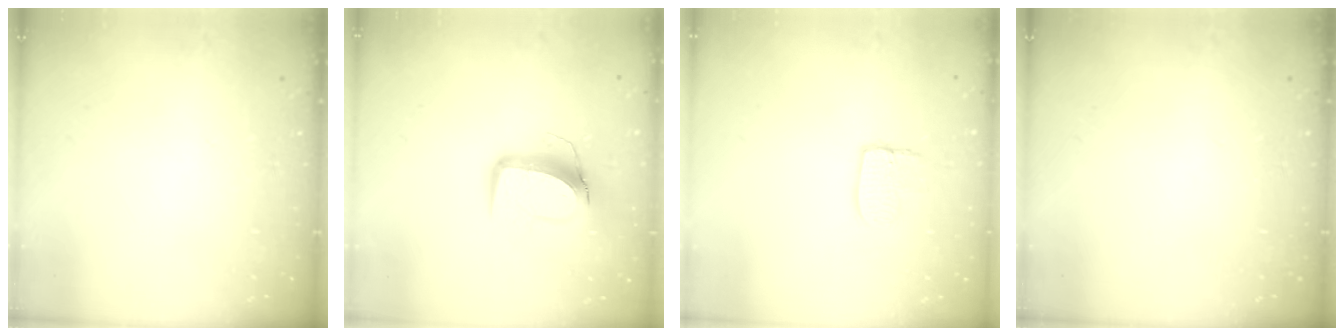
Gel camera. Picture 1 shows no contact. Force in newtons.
{"total": 11.8, "press": 11.7, "slide": 1.2}
{"total": 7.7, "press": 7.7, "slide": 0.5}
{"total": 0.0}